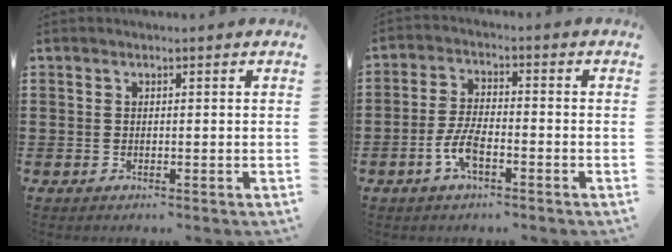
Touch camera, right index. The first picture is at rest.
{"total": 5.4, "force": [-2.4, 2.0, 4.4], "torque": [-0.107, -0.003, -0.051]}